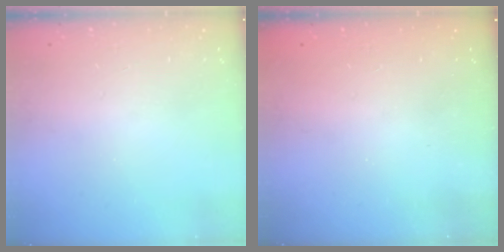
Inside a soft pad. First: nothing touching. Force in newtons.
{"total": 2.3, "press": 2.2, "slide": 0.8}